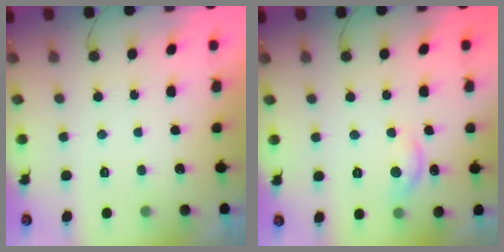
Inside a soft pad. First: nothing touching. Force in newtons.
{"total": 9.0, "press": 9.0, "slide": 0.5}